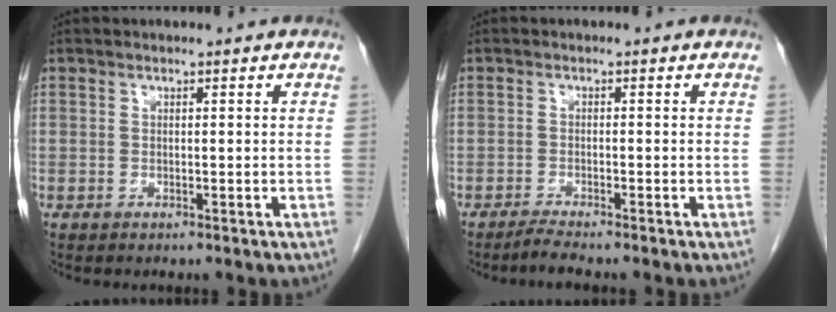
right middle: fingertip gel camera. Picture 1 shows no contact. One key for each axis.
{"total": 2.1, "fx": -1.9, "fy": -0.5, "fz": 0.8, "tx": -0.025, "ty": -0.007, "tz": -0.038}